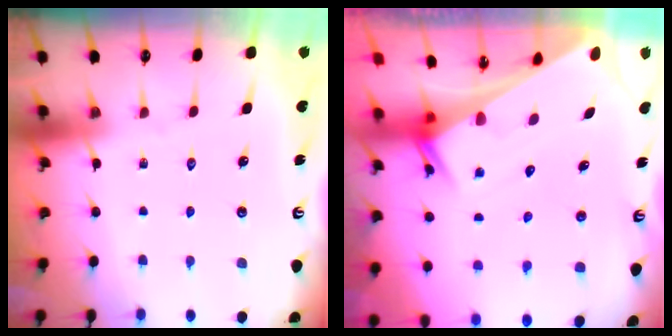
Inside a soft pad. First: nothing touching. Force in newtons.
{"total": 3.0, "press": 2.9, "slide": 0.3}